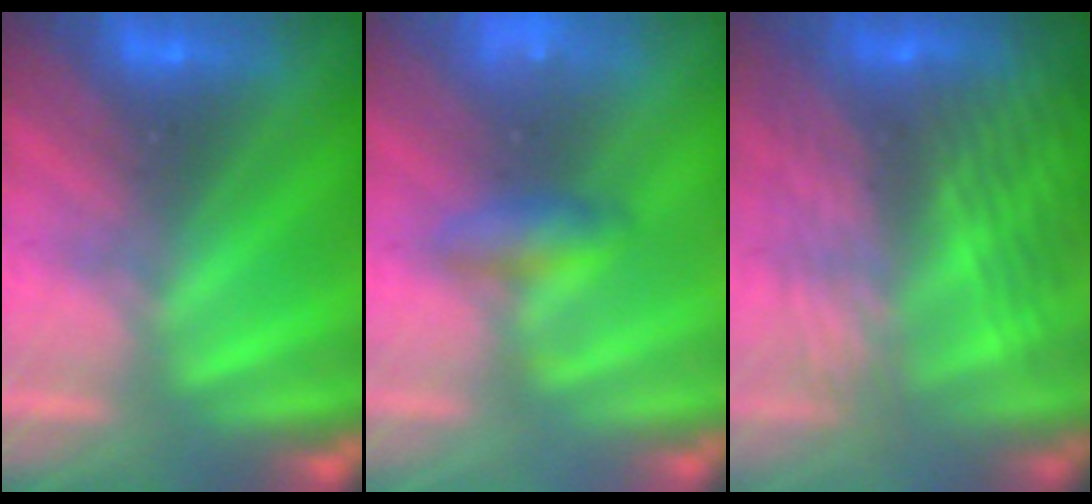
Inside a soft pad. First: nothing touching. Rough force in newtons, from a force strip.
{"total": 2.1}
{"total": 7.0}